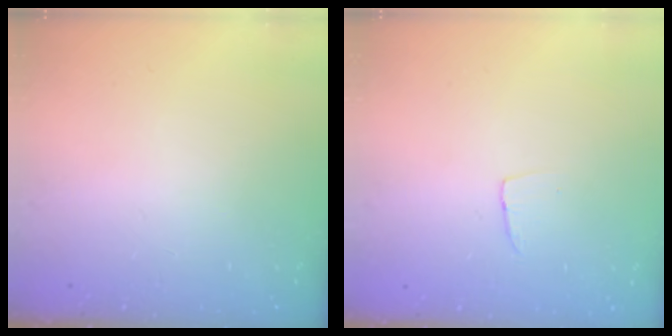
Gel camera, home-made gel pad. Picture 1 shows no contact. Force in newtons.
{"total": 2.9, "press": 2.9, "slide": 0.1}